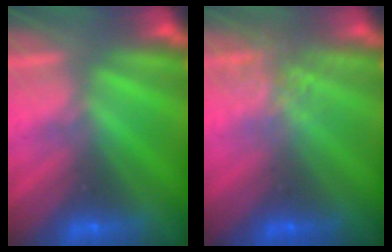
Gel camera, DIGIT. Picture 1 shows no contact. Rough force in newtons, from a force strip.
{"total": 2.7}